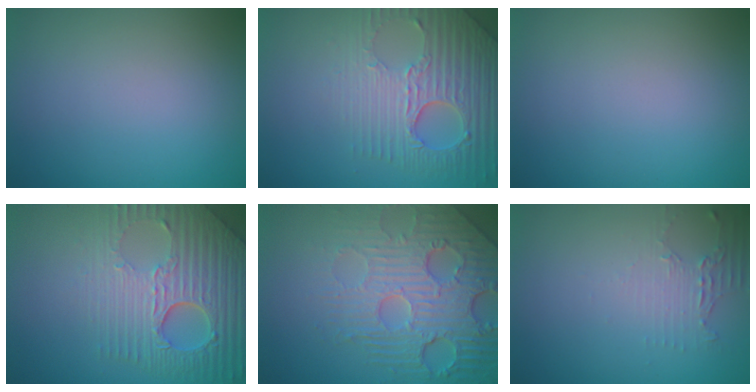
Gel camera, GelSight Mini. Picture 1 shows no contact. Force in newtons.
{"total": 5.4, "press": 4.8, "slide": 2.4}
{"total": 0.0}
{"total": 9.1, "press": 6.2, "slide": 6.7}
{"total": 7.8, "press": 5.6, "slide": 5.4}
{"total": 2.0, "press": 1.4, "slide": 1.4}